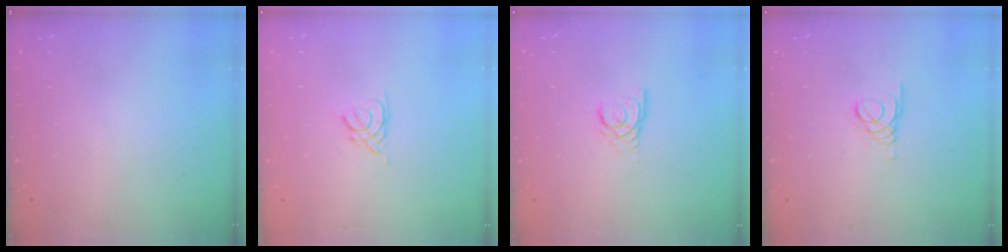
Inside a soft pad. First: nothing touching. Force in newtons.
{"total": 2.1, "press": 2.0, "slide": 0.4}
{"total": 2.8, "press": 2.8, "slide": 0.1}
{"total": 1.6, "press": 1.6, "slide": 0.0}